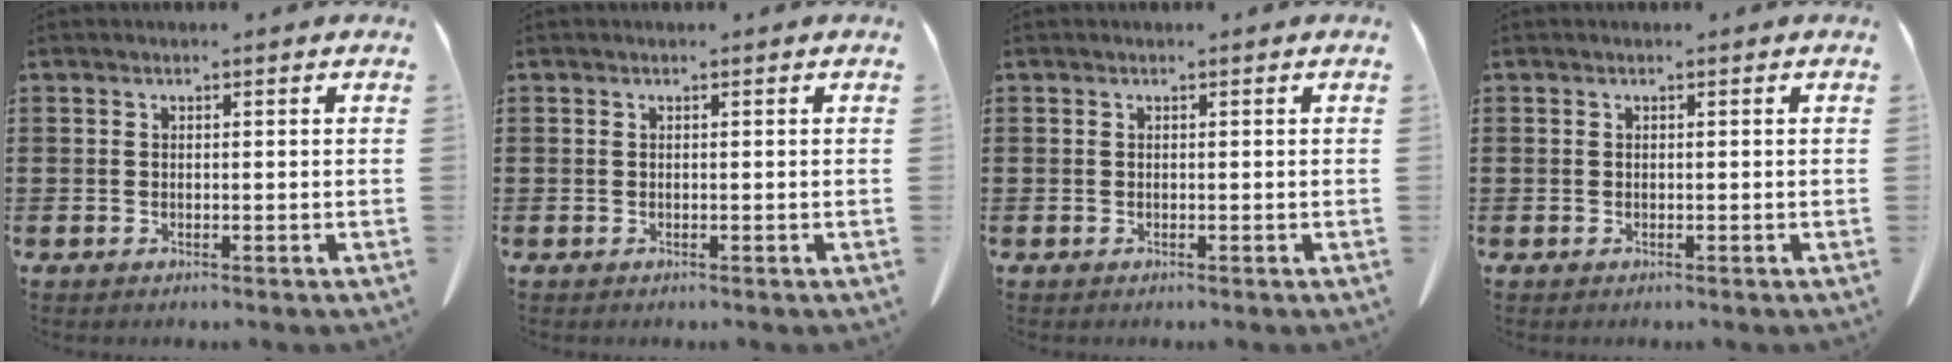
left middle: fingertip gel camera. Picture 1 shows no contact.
{"total": 0.0}
{"total": 0.0}
{"total": 0.0}